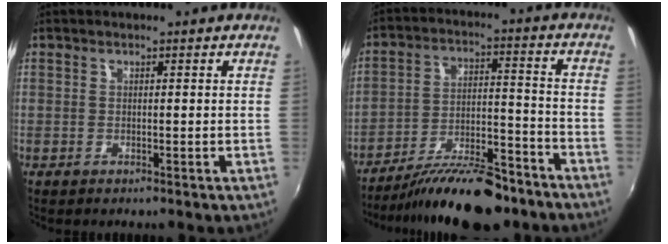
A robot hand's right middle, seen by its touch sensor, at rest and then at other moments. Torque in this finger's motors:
{"motor_torque": [1.07, -1.07, 0.19, 0.11]}